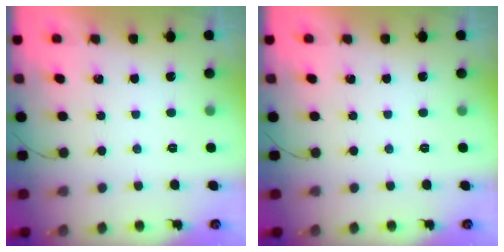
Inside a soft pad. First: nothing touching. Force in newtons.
{"total": 0.0}